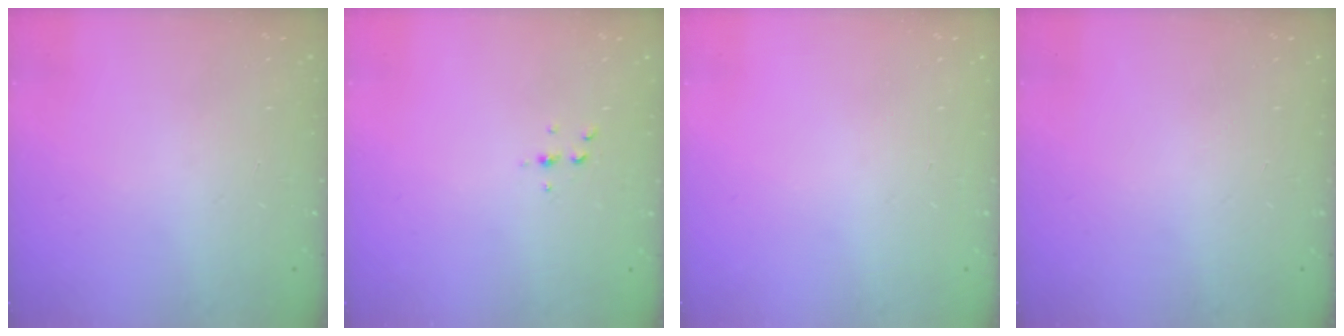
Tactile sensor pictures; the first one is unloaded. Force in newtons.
{"total": 2.5, "press": 2.4, "slide": 0.2}
{"total": 0.0}
{"total": 0.0}